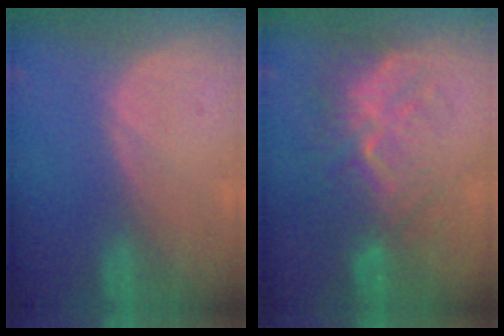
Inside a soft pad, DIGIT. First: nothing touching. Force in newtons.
{"total": 8.7, "press": 8.2, "slide": 2.9}